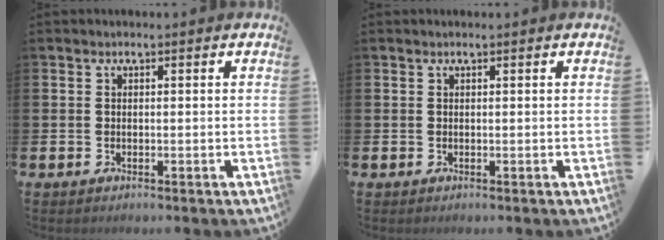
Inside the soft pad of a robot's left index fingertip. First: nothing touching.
{"total": 0.0}